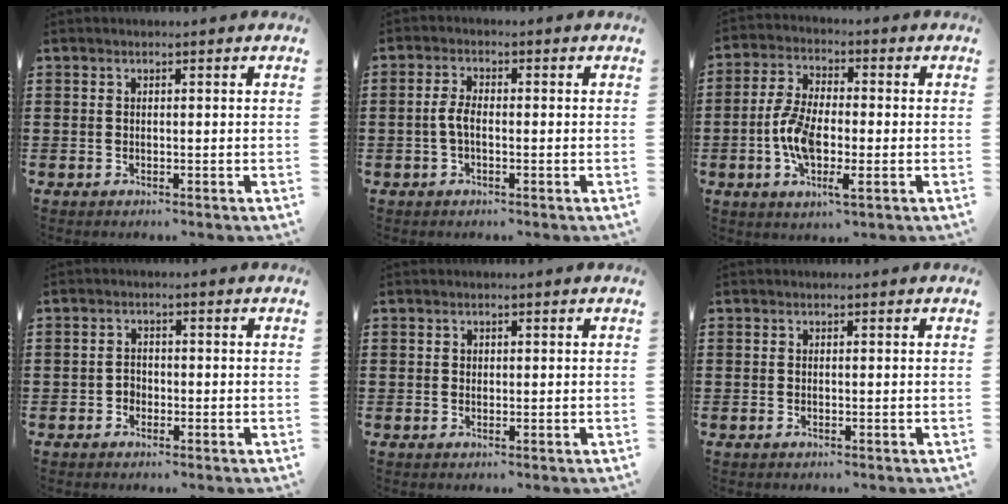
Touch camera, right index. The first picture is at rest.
{"total": 2.8, "force": [-0.7, 1.1, 2.5], "torque": [-0.069, -0.003, -0.020]}
{"total": 8.2, "force": [-2.0, 3.5, 7.2], "torque": [-0.171, -0.009, -0.044]}
{"total": 1.5, "force": [-0.9, 1.1, 0.5], "torque": [-0.014, 0.001, -0.019]}
{"total": 0.5, "force": [0.2, 0.5, 0.0], "torque": [-0.001, 0.005, 0.003]}
{"total": 0.0}